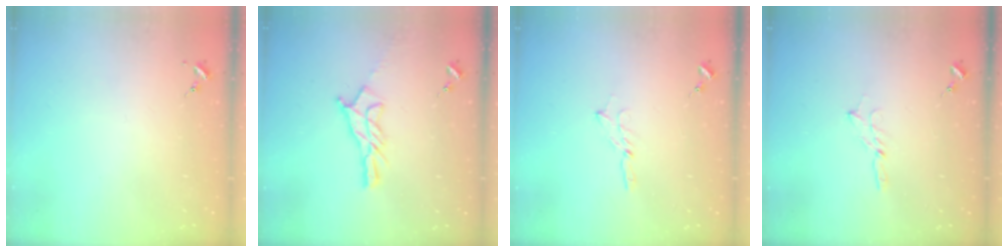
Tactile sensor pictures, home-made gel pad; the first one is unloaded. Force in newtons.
{"total": 11.2, "press": 11.1, "slide": 0.7}
{"total": 2.0, "press": 2.0, "slide": 0.2}
{"total": 2.0, "press": 2.0, "slide": 0.2}